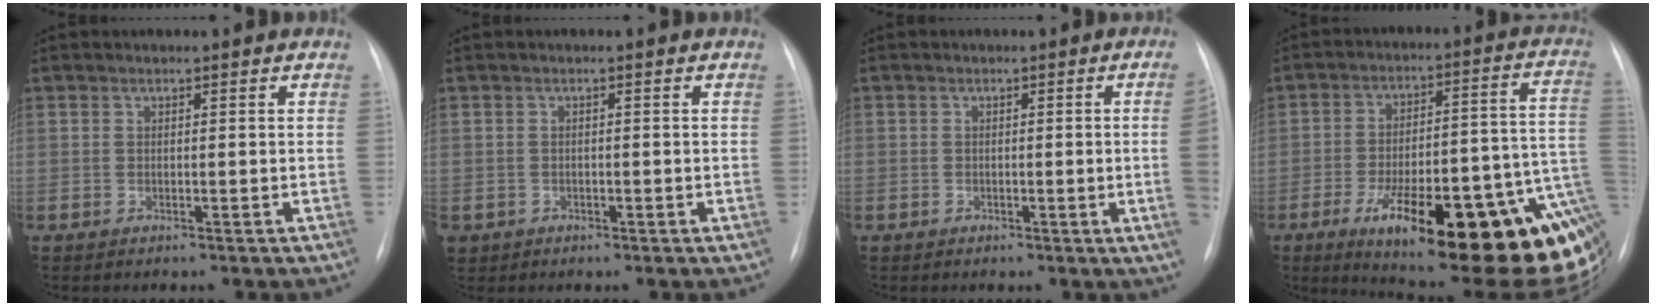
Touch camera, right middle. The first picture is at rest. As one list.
[{"total": 2.1, "force": [-0.8, 1.8, 0.5], "torque": [-0.012, 0.001, -0.006]}, {"total": 3.9, "force": [-0.4, -0.8, 3.8], "torque": [-0.049, -0.007, -0.004]}, {"total": 30.7, "force": [-13.9, 8.1, 26.1], "torque": [-0.234, 0.014, -0.190]}]